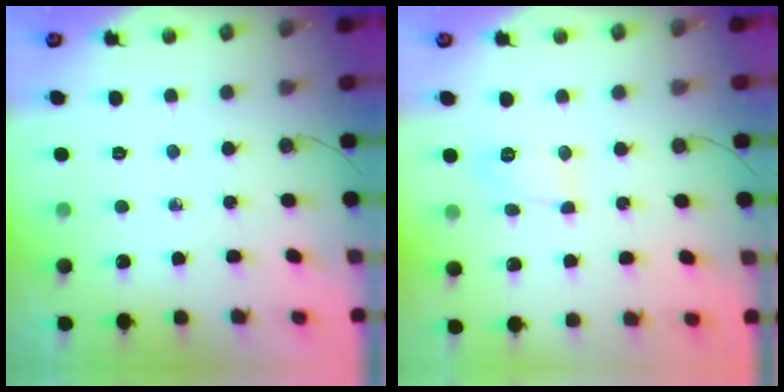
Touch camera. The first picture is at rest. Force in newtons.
{"total": 5.5, "press": 5.5, "slide": 0.3}